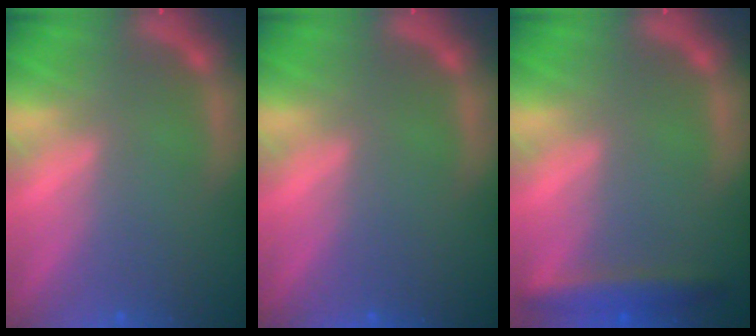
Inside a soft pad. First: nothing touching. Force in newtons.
{"total": 0.0}
{"total": 2.9}